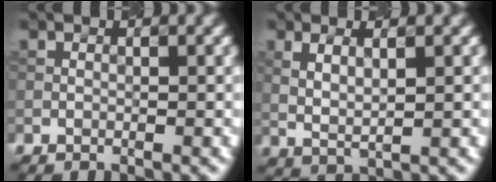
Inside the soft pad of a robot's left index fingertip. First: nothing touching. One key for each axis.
{"total": 2.3, "fx": 1.0, "fy": 0.7, "fz": 2.0, "tx": -0.044, "ty": -0.001, "tz": 0.024}